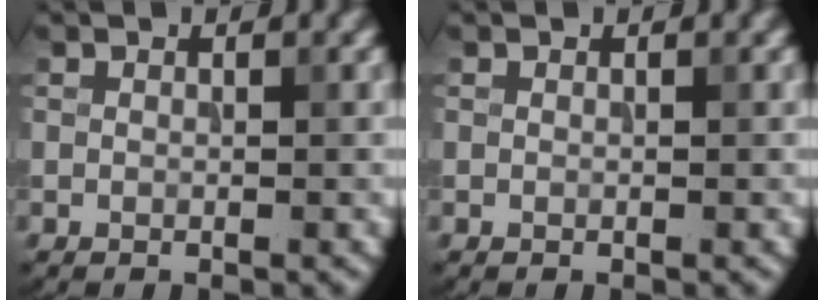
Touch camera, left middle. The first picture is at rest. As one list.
[{"total": 0.0}]